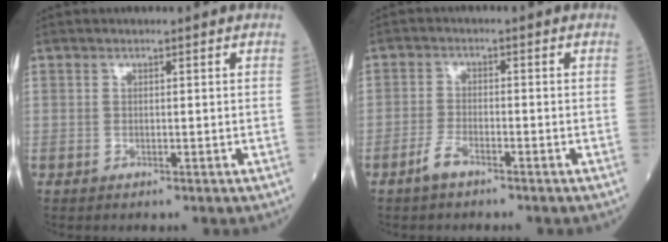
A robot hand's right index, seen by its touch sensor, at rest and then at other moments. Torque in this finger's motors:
{"motor_torque": [0.13, 0.13, -0.11, -0.05]}